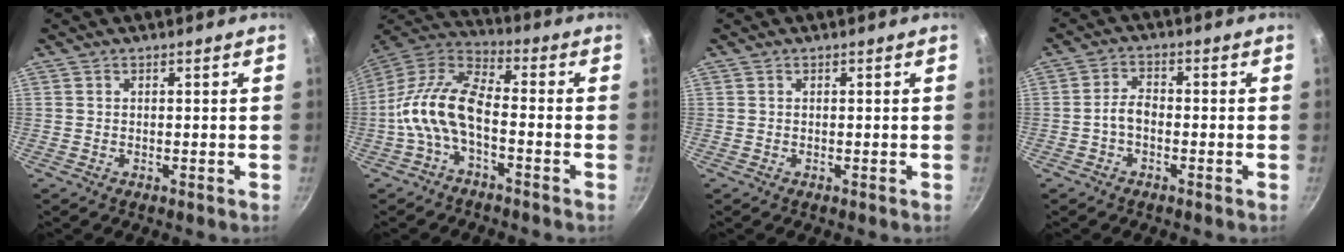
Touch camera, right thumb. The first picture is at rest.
{"total": 12.8, "force": [-3.2, 6.0, 10.9], "torque": [-0.225, 0.050, -0.070]}
{"total": 0.0}
{"total": 3.6, "force": [-1.1, 2.1, 2.6], "torque": [-0.044, 0.019, -0.025]}